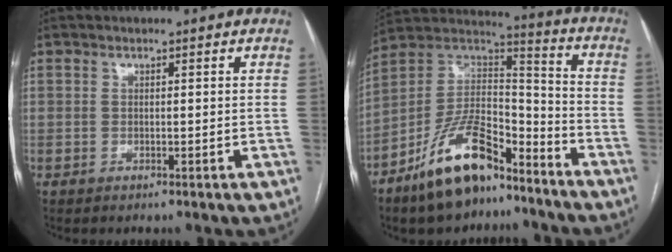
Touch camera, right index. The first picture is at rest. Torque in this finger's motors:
{"motor_torque": [-0.08, -0.16, -0.13, -0.12]}